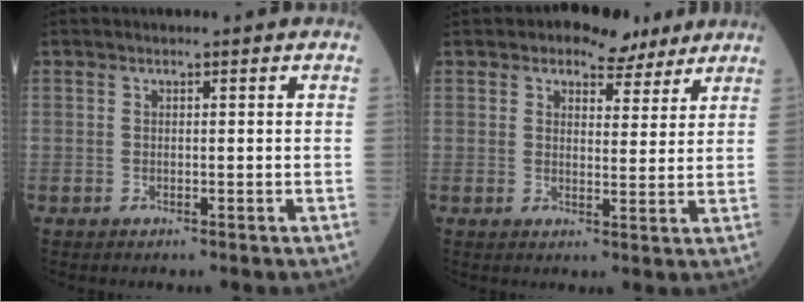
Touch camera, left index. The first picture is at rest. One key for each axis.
{"total": 5.4, "fx": 4.1, "fy": 3.0, "fz": 1.8, "tx": -0.019, "ty": 0.014, "tz": 0.059}